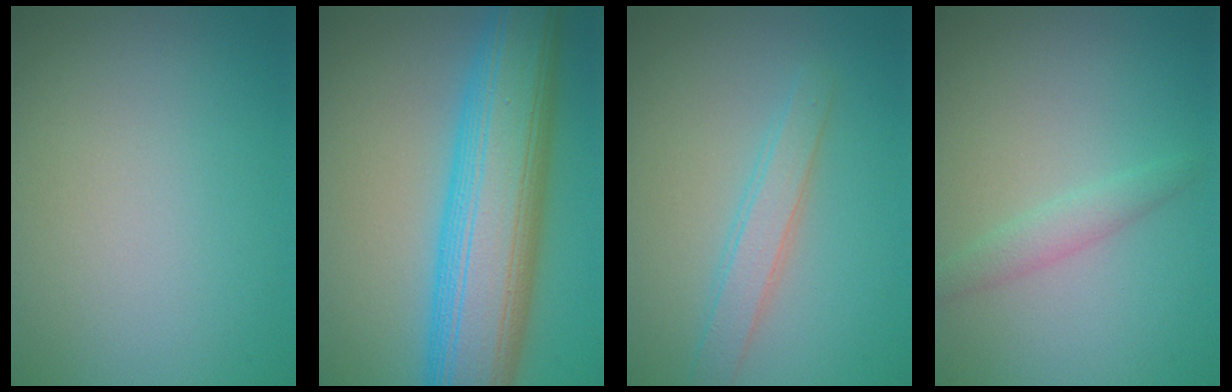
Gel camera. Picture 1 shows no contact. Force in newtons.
{"total": 12.5, "press": 12.5, "slide": 0.0}
{"total": 2.4, "press": 2.4, "slide": 0.1}
{"total": 1.5, "press": 1.5, "slide": 0.1}